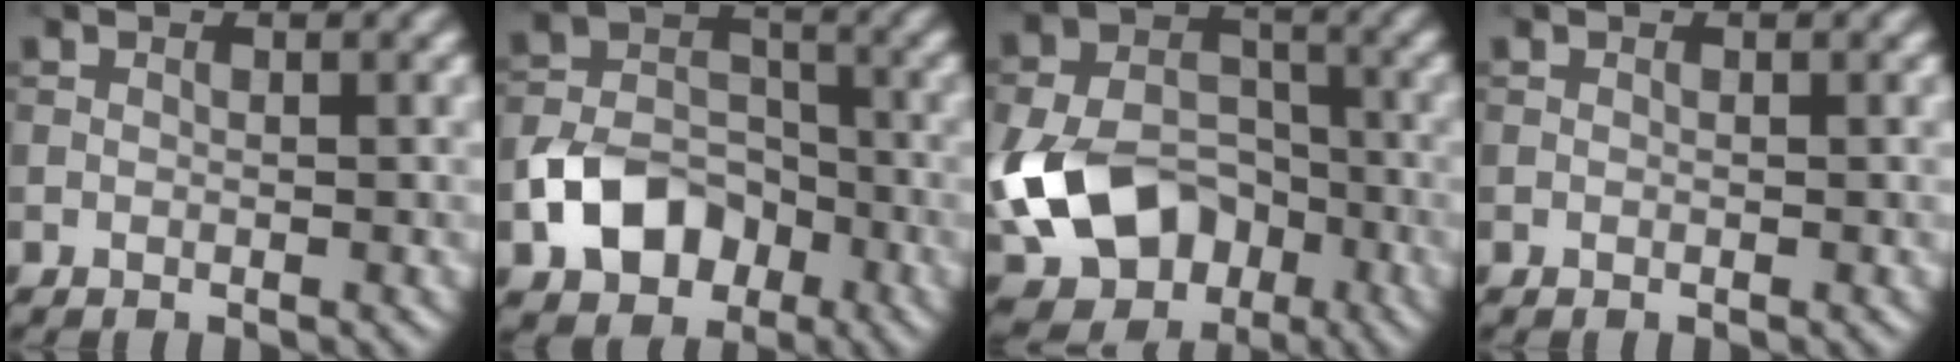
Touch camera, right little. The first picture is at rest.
{"total": 6.5, "force": [-2.9, 4.6, 3.5], "torque": [-0.060, -0.002, -0.058]}
{"total": 11.3, "force": [-3.5, 8.1, 7.0], "torque": [-0.143, -0.017, -0.070]}
{"total": 0.0}